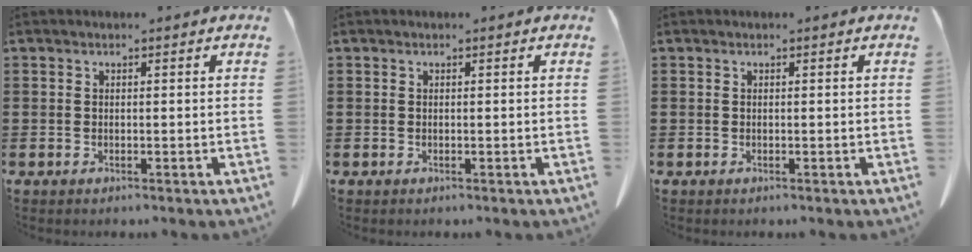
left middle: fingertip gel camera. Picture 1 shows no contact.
{"total": 0.0}
{"total": 0.0}